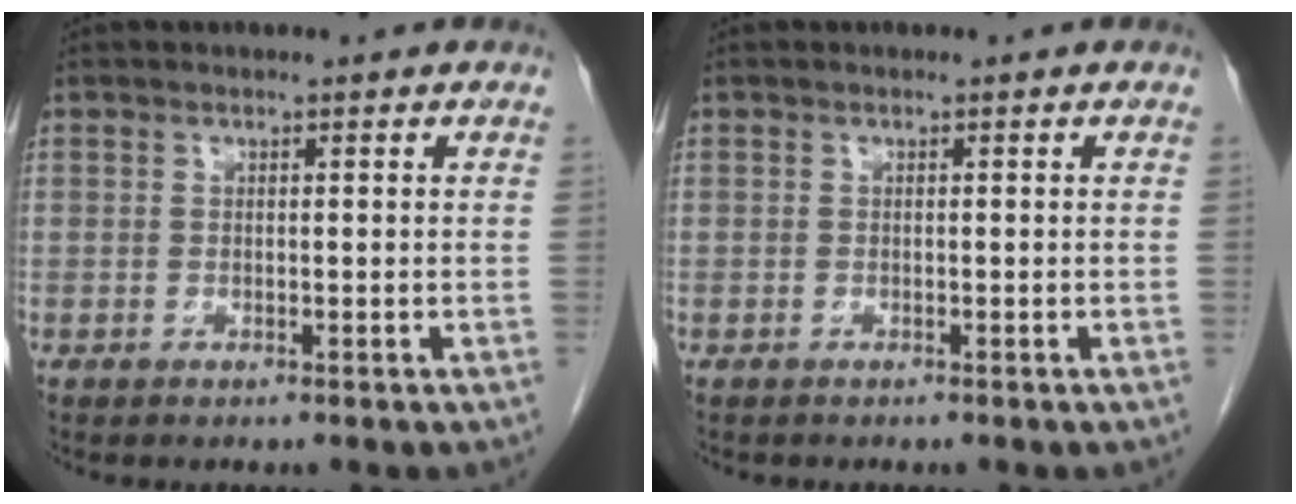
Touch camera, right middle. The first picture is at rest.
{"total": 0.0}